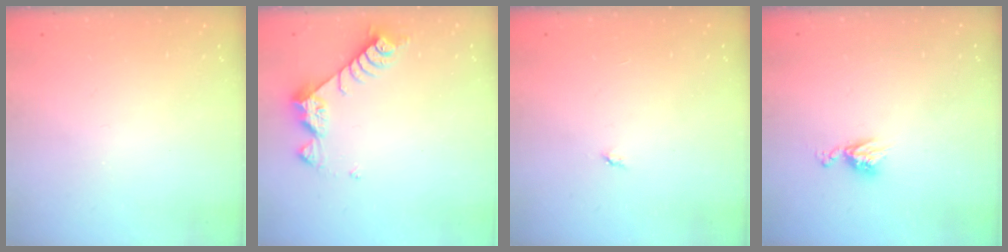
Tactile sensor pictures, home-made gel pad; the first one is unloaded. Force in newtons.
{"total": 8.3, "press": 8.3, "slide": 0.5}
{"total": 2.8, "press": 2.8, "slide": 0.4}
{"total": 6.4, "press": 6.4, "slide": 0.5}